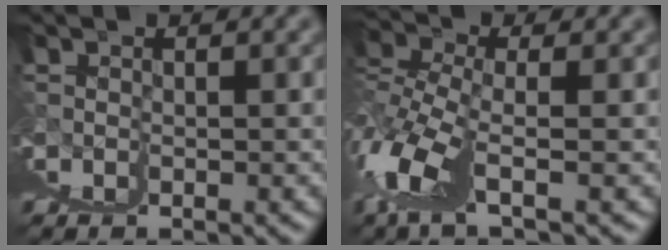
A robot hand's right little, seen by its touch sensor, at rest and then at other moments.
{"total": 6.2, "force": [0.8, -6.1, -0.1], "torque": [0.016, 0.014, 0.023]}